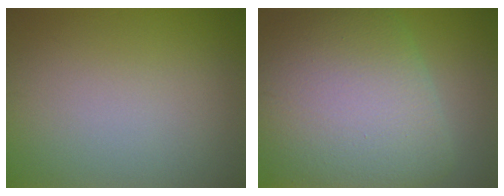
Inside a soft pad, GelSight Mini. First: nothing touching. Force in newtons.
{"total": 12.5, "press": 12.5, "slide": 0.3}